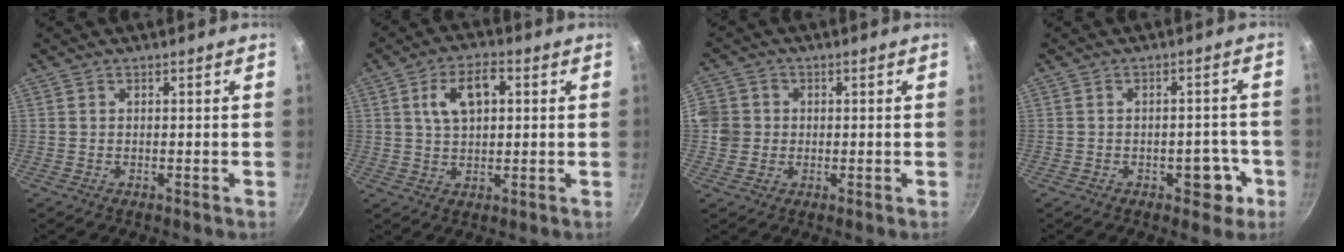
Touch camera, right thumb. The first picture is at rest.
{"total": 8.6, "force": [2.2, 4.9, 6.7], "torque": [-0.096, 0.010, 0.036]}
{"total": 5.8, "force": [0.0, 5.5, 1.7], "torque": [-0.011, 0.005, -0.010]}
{"total": 5.4, "force": [-2.2, 3.3, 3.7], "torque": [-0.019, 0.018, -0.025]}